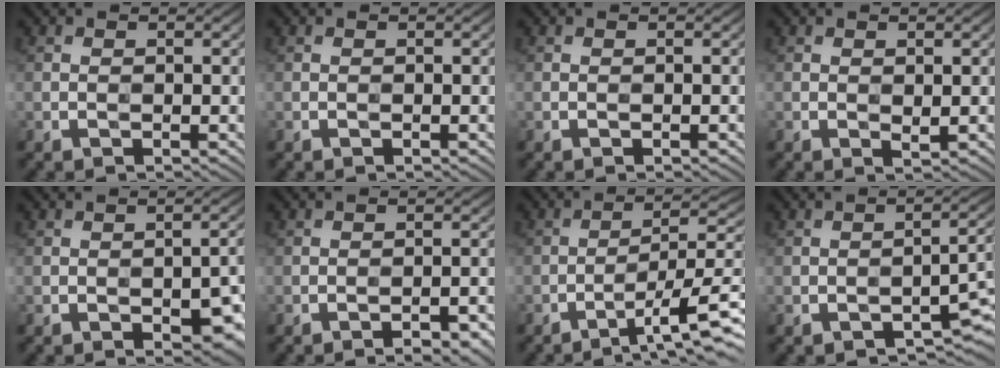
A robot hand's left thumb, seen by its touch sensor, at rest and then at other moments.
{"total": 0.0}
{"total": 0.0}
{"total": 0.8, "force": [0.3, 0.3, 0.6], "torque": [-0.010, -0.004, 0.004]}
{"total": 7.5, "force": [-3.1, 3.0, 6.2], "torque": [-0.080, -0.006, -0.037]}
{"total": 3.6, "force": [-2.7, 0.6, 2.3], "torque": [-0.038, 0.013, -0.038]}
{"total": 9.9, "force": [-5.2, 1.8, 8.2], "torque": [-0.128, 0.011, -0.082]}
{"total": 4.4, "force": [-2.7, 1.4, 3.2], "torque": [-0.039, 0.008, -0.038]}